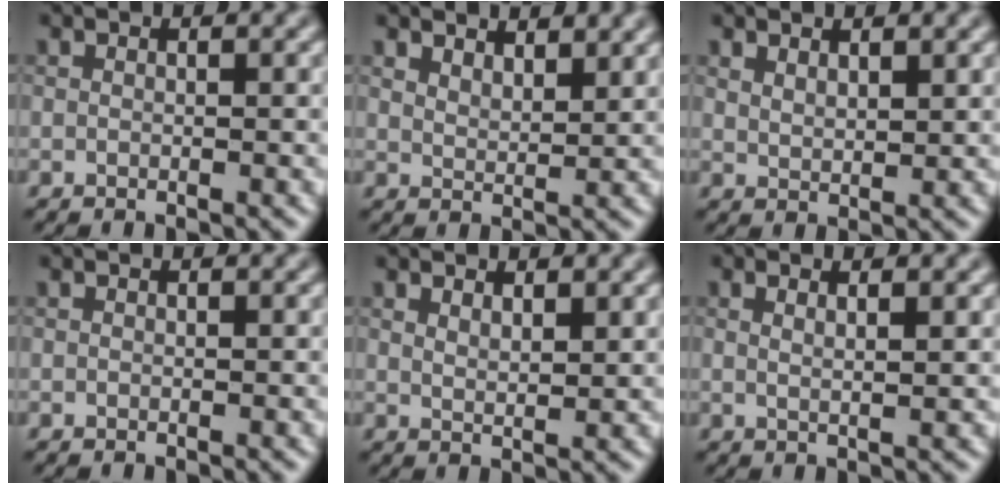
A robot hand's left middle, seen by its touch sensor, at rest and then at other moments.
{"total": 3.9, "force": [3.4, 1.1, 1.4], "torque": [-0.022, 0.004, 0.047]}
{"total": 1.5, "force": [1.3, 0.4, 0.7], "torque": [-0.015, -0.001, 0.024]}
{"total": 0.0}
{"total": 1.7, "force": [1.3, 0.5, 0.9], "torque": [-0.019, -0.003, 0.024]}
{"total": 2.6, "force": [1.2, 0.9, 2.1], "torque": [-0.019, 0.003, 0.003]}